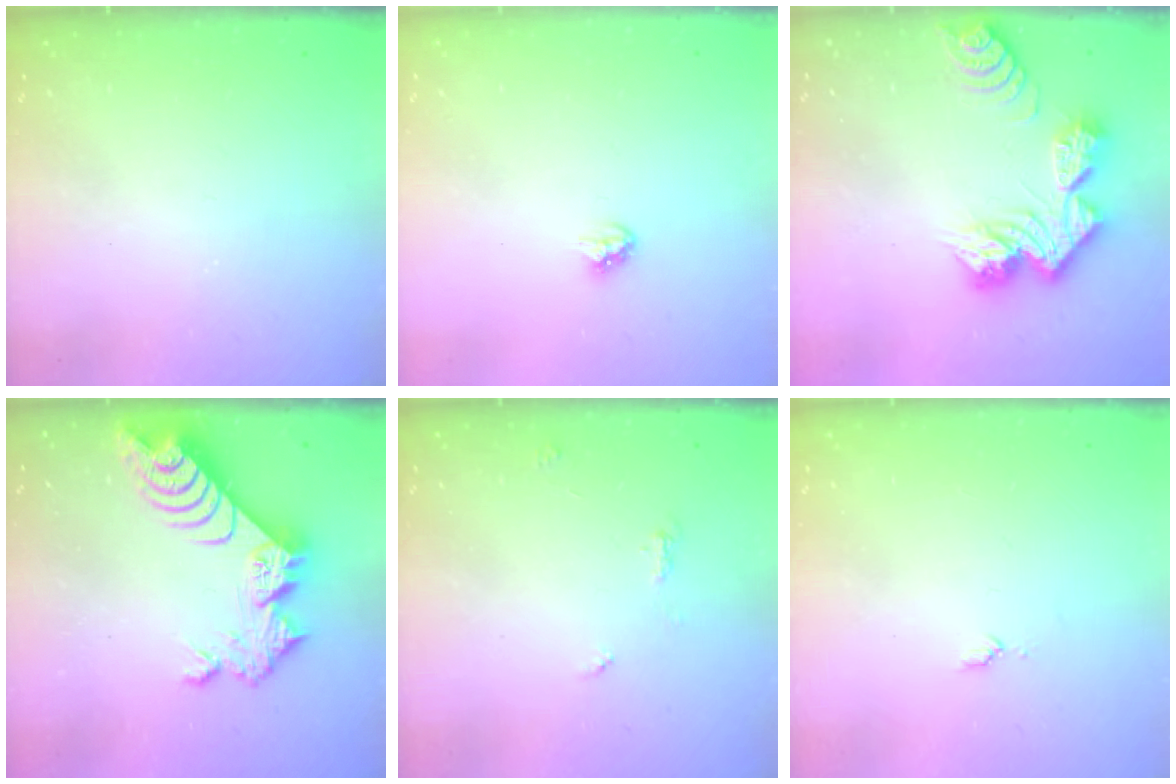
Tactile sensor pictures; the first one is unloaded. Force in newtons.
{"total": 2.9, "press": 2.9, "slide": 0.2}
{"total": 13.0, "press": 13.0, "slide": 1.1}
{"total": 10.0, "press": 10.0, "slide": 0.9}
{"total": 5.6, "press": 5.6, "slide": 0.4}
{"total": 3.6, "press": 3.6, "slide": 0.4}